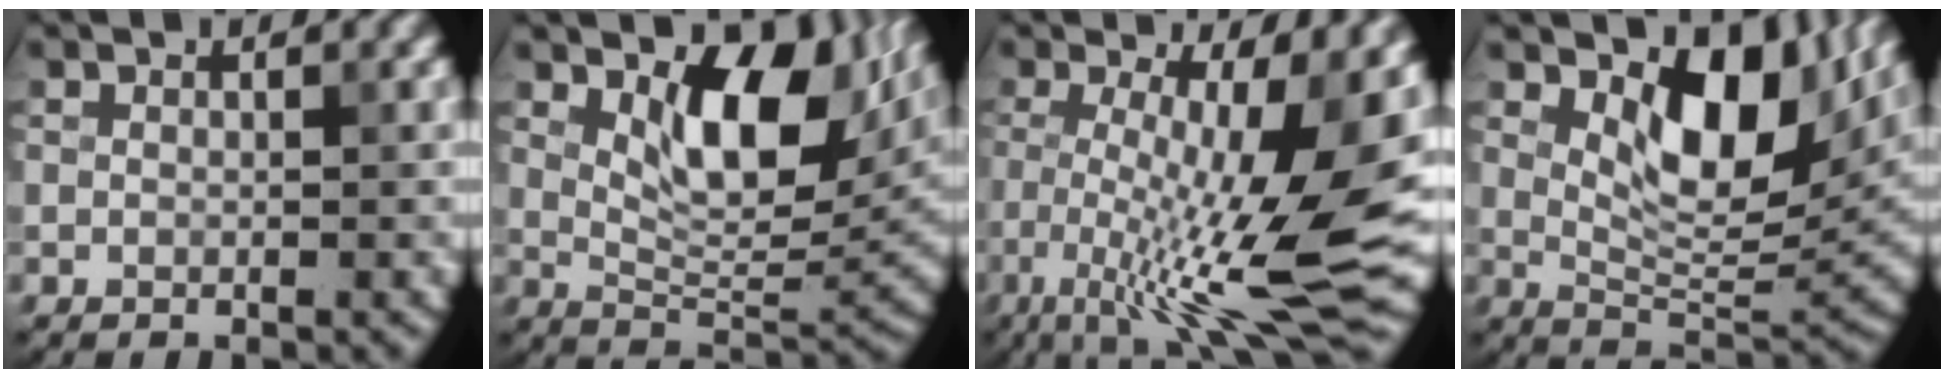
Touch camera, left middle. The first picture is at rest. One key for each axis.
{"total": 8.6, "fx": 3.2, "fy": 4.3, "fz": 6.8, "tx": -0.105, "ty": -0.008, "tz": 0.053}
{"total": 13.5, "fx": -2.8, "fy": 2.7, "fz": 12.9, "tx": -0.203, "ty": -0.006, "tz": -0.044}
{"total": 8.0, "fx": 3.5, "fy": 3.6, "fz": 6.3, "tx": -0.095, "ty": -0.012, "tz": 0.056}